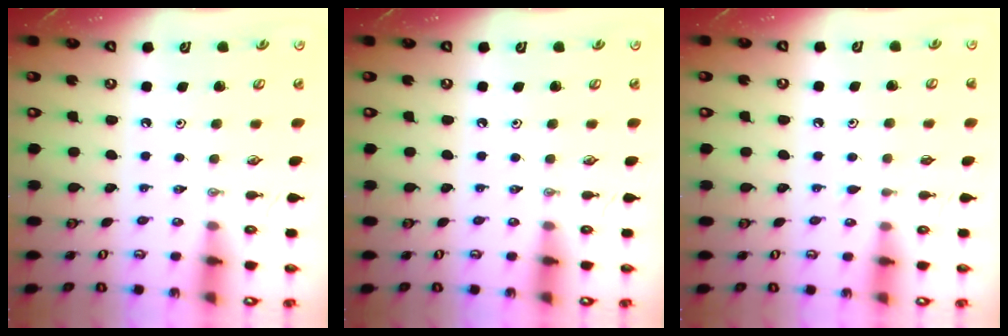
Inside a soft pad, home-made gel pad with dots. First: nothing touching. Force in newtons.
{"total": 0.0}
{"total": 7.0, "press": 6.9, "slide": 0.7}